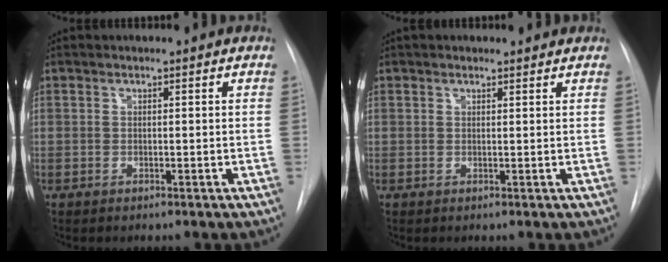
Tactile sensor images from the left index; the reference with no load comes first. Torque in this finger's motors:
{"motor_torque": [0.36, -0.31, -0.13, 0.04]}